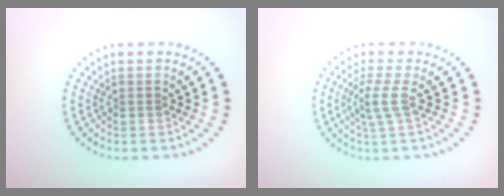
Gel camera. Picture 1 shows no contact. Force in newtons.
{"total": 2.1, "press": 1.4, "slide": 1.5}